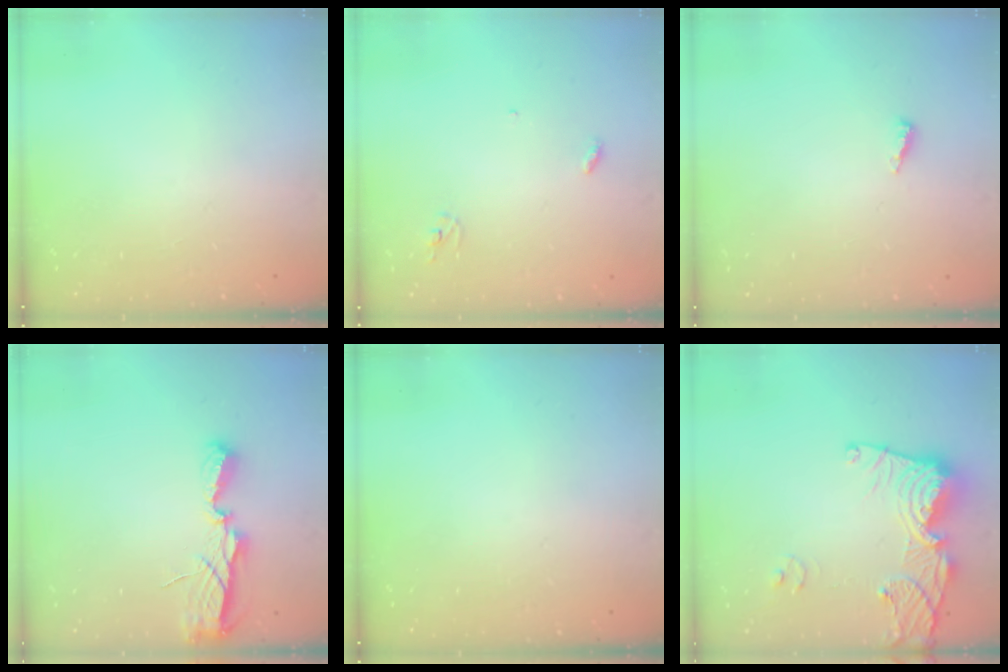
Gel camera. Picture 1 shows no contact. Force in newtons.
{"total": 2.9, "press": 2.9, "slide": 0.2}
{"total": 2.5, "press": 2.5, "slide": 0.2}
{"total": 7.1, "press": 7.1, "slide": 0.5}
{"total": 0.0}
{"total": 14.9, "press": 14.8, "slide": 1.7}